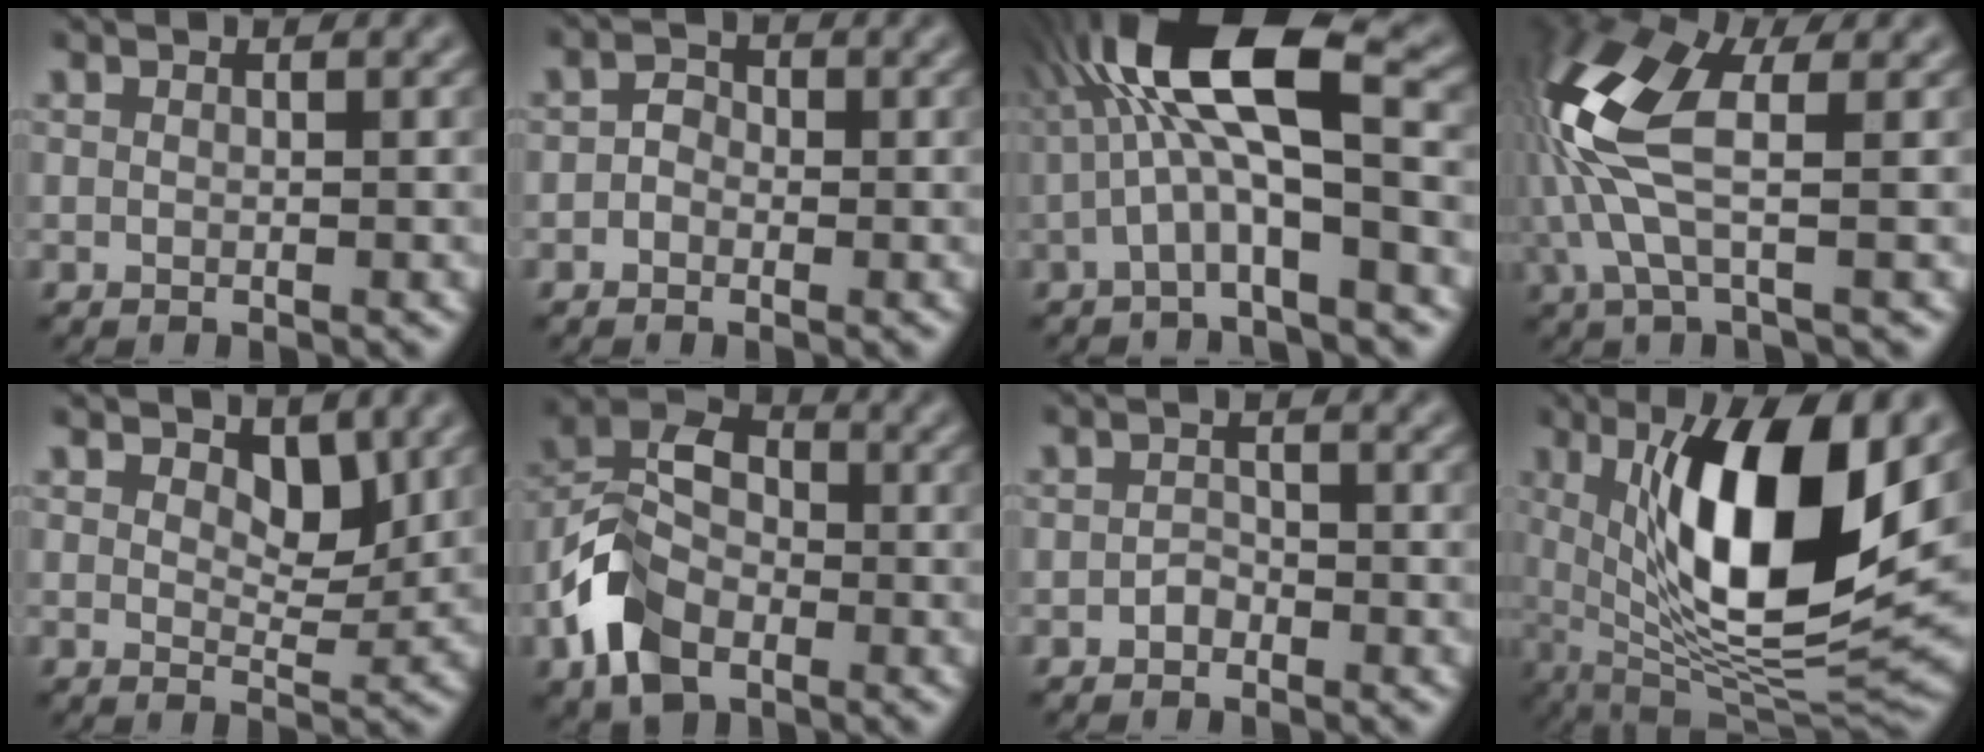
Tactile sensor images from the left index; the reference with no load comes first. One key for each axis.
{"total": 1.4, "fx": -0.7, "fy": 1.1, "fz": 0.4, "tx": -0.009, "ty": -0.002, "tz": -0.018}
{"total": 9.3, "fx": -0.1, "fy": 2.7, "fz": 8.9, "tx": -0.179, "ty": 0.031, "tz": -0.010}
{"total": 7.6, "fx": 0.3, "fy": 3.0, "fz": 7.0, "tx": -0.181, "ty": 0.014, "tz": -0.005}
{"total": 2.8, "fx": 1.4, "fy": 1.5, "fz": 1.9, "tx": -0.038, "ty": -0.012, "tz": 0.020}
{"total": 8.3, "fx": -3.8, "fy": 5.3, "fz": 5.2, "tx": -0.112, "ty": 0.003, "tz": -0.084}
{"total": 1.1, "fx": -0.8, "fy": 0.6, "fz": 0.3, "tx": -0.012, "ty": -0.002, "tz": -0.016}
{"total": 12.9, "fx": 2.5, "fy": 4.2, "fz": 11.9, "tx": -0.192, "ty": -0.015, "tz": 0.047}